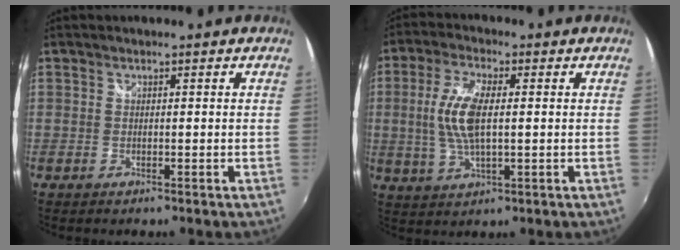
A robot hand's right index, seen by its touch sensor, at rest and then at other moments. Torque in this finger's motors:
{"motor_torque": [0.35, -0.04, 0.61, 0.16]}